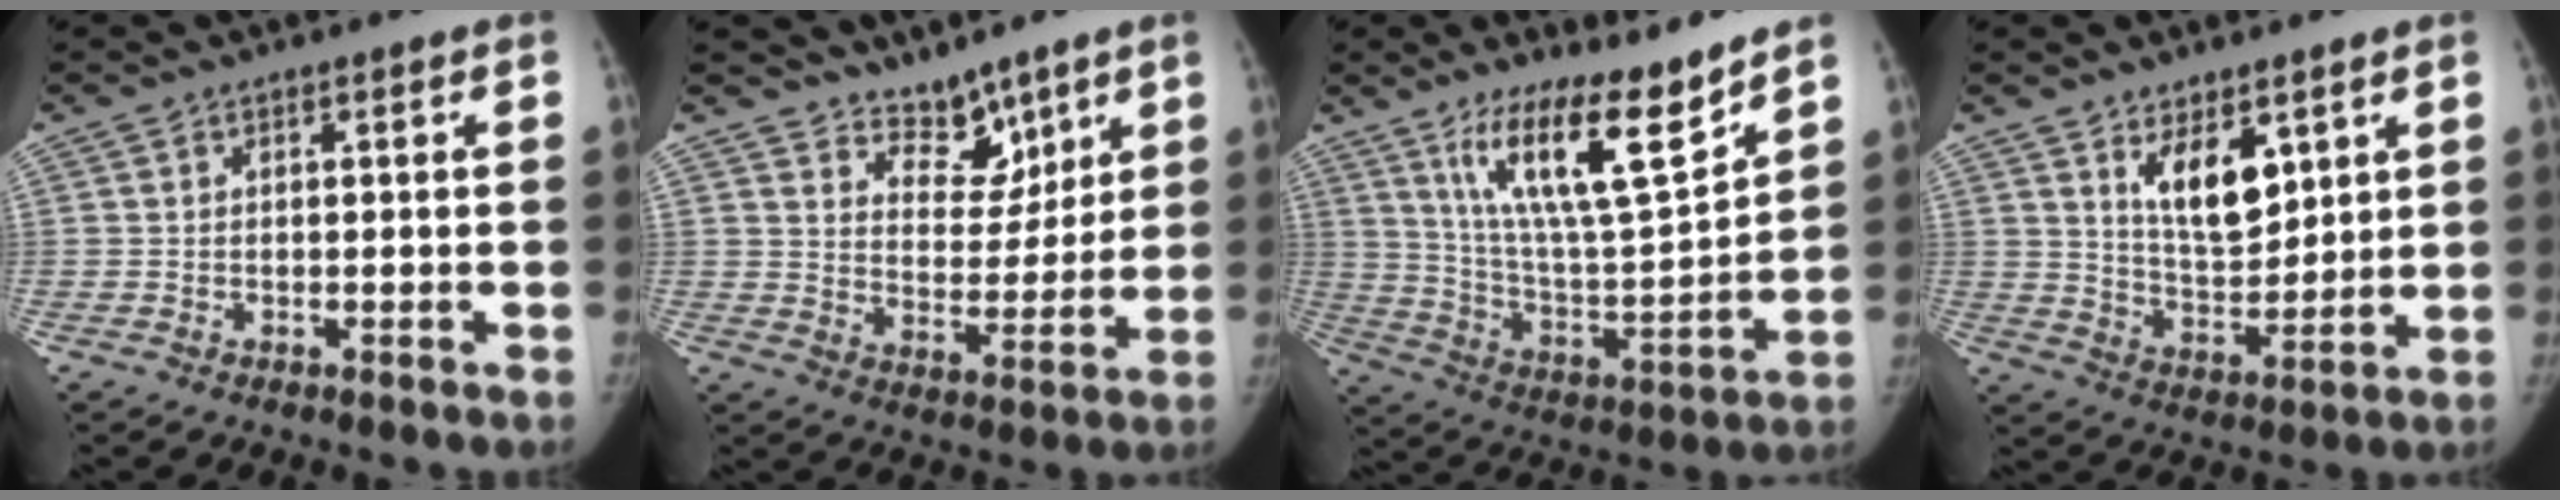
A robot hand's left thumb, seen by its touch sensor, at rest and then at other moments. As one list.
[{"total": 8.1, "force": [6.7, 4.1, 2.2], "torque": [0.003, -0.056, 0.121]}, {"total": 16.9, "force": [11.5, 3.4, 12.0], "torque": [-0.184, -0.077, 0.213]}, {"total": 9.8, "force": [5.0, 4.7, 7.0], "torque": [-0.089, -0.045, 0.096]}]